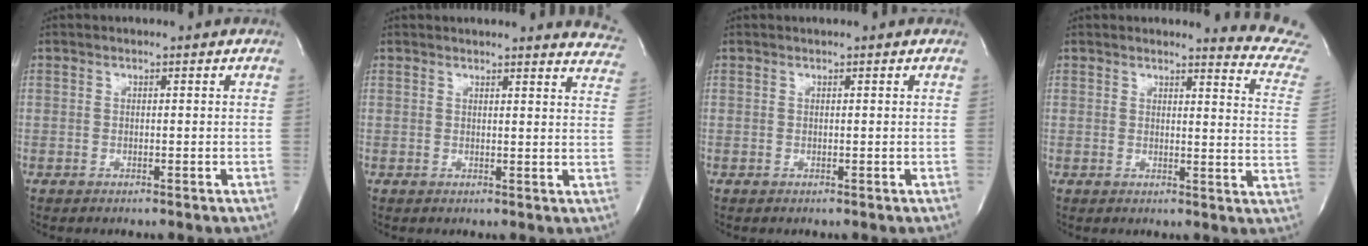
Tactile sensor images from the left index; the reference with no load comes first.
{"total": 10.3, "force": [10.1, 1.2, 1.8], "torque": [0.005, -0.060, 0.075]}
{"total": 0.0}
{"total": 9.2, "force": [9.1, -1.0, 0.1], "torque": [0.001, -0.121, 0.070]}